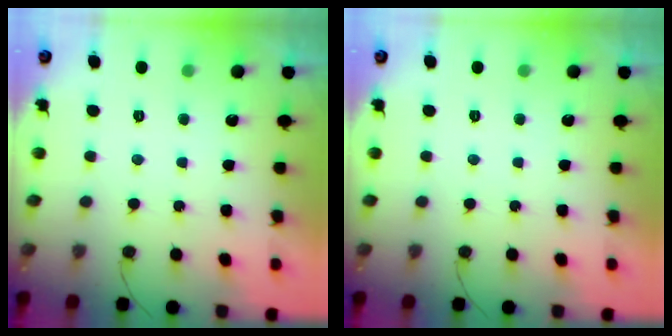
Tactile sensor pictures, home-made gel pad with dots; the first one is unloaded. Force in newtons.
{"total": 0.0}